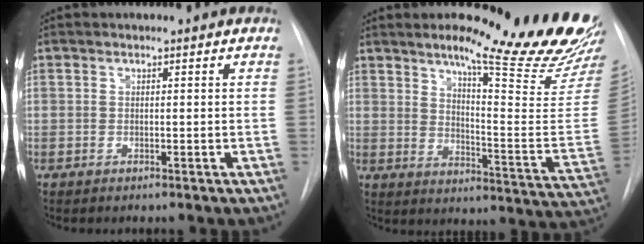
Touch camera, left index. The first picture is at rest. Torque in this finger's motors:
{"motor_torque": [0.12, -0.29, 0.24, 0.05]}